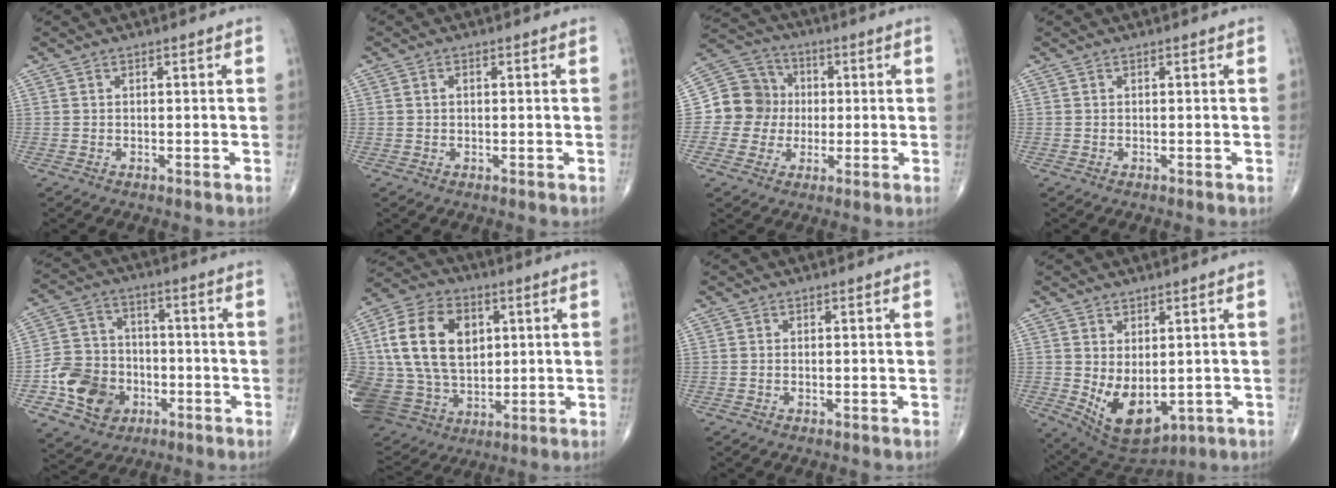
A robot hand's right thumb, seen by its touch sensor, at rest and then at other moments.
{"total": 0.9, "force": [0.1, 0.5, 0.7], "torque": [-0.014, 0.004, 0.002]}
{"total": 10.6, "force": [-0.2, 10.1, 3.2], "torque": [-0.025, 0.026, -0.010]}
{"total": 0.0}
{"total": 13.0, "force": [-4.5, 10.6, 6.1], "torque": [-0.078, 0.023, -0.077]}
{"total": 25.3, "force": [4.6, 18.4, 16.7], "torque": [-0.334, 0.010, 0.099]}
{"total": 0.0}
{"total": 10.4, "force": [-0.9, 6.0, 8.4], "torque": [-0.127, -0.012, 0.016]}